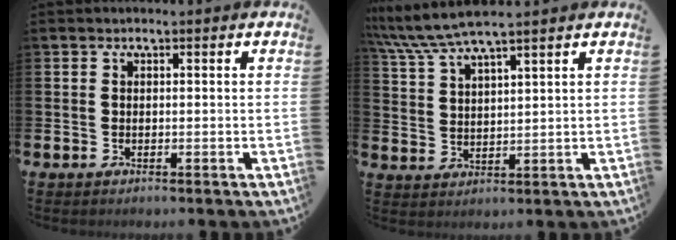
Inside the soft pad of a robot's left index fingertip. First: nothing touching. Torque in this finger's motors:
{"motor_torque": [0.40, -1.64, 0.99, 0.21]}